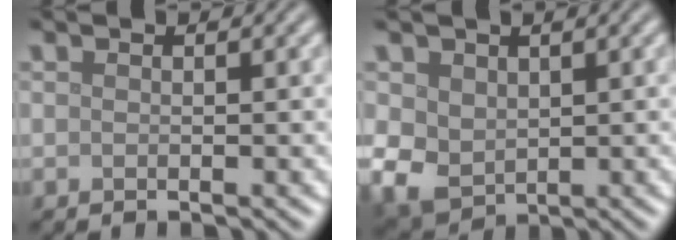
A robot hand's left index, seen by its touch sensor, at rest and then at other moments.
{"total": 4.4, "force": [0.5, 3.5, 2.6], "torque": [-0.068, -0.007, 0.013]}